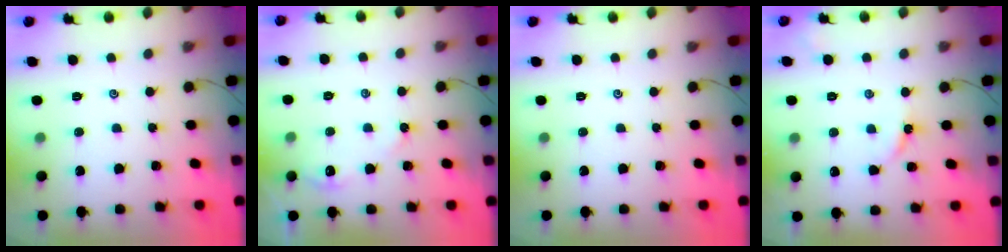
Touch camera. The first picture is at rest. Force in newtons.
{"total": 3.6, "press": 3.6, "slide": 0.3}
{"total": 0.0}
{"total": 3.5, "press": 3.4, "slide": 0.6}